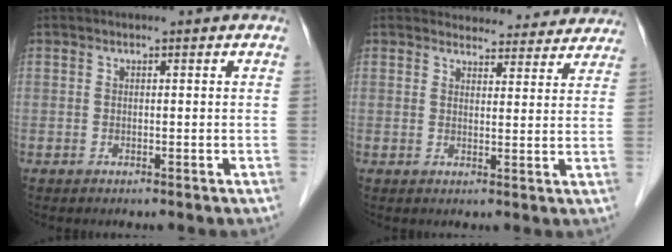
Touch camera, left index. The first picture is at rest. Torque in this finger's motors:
{"motor_torque": [1.05, -1.08, -0.04, -0.03]}